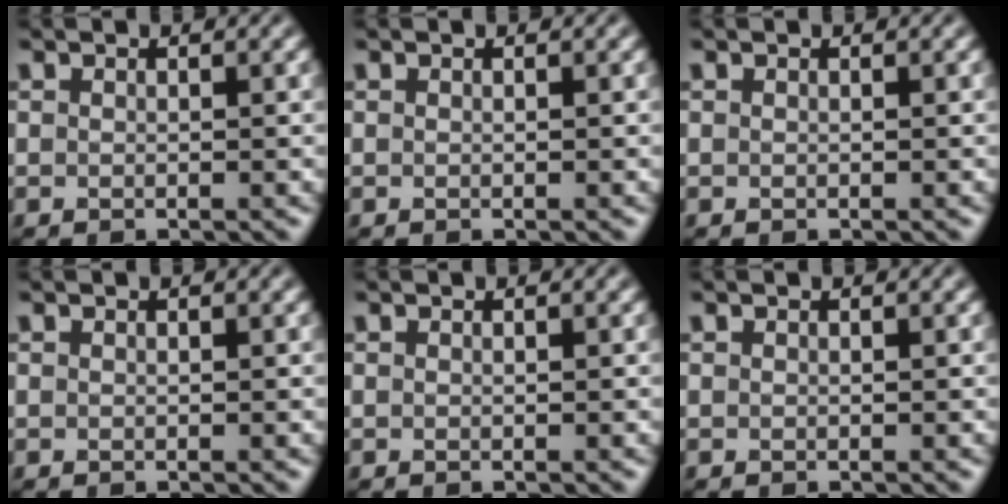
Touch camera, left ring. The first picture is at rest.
{"total": 0.0}
{"total": 0.0}
{"total": 0.0}
{"total": 0.0}
{"total": 0.0}